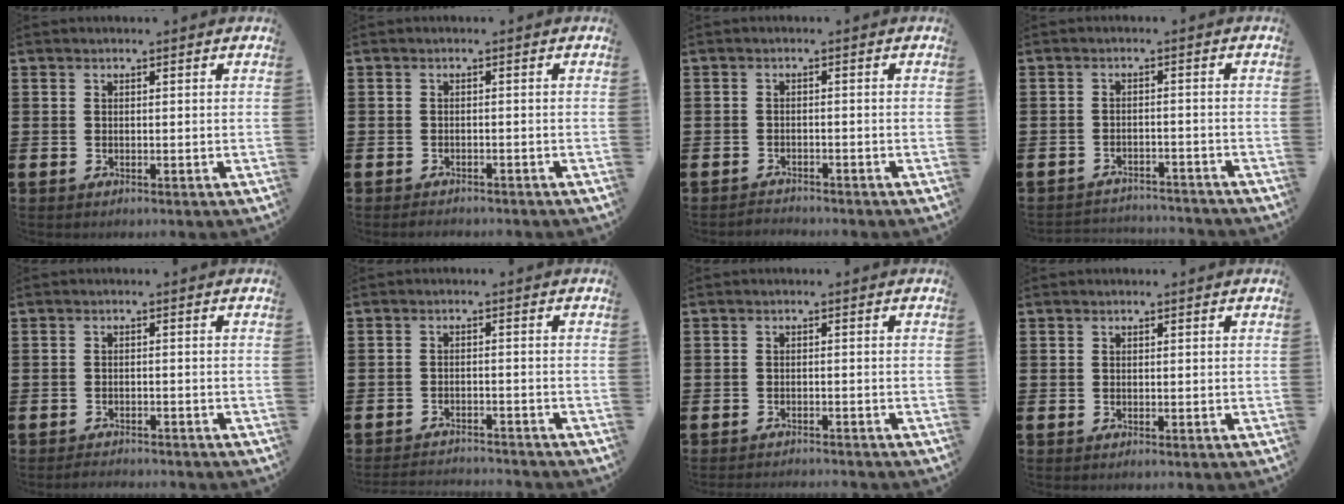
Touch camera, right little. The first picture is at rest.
{"total": 0.8, "force": [-0.7, -0.1, -0.3], "torque": [0.003, -0.003, -0.014]}
{"total": 1.2, "force": [-1.1, -0.2, -0.5], "torque": [0.006, 0.002, -0.023]}
{"total": 2.3, "force": [-2.2, -0.1, -0.5], "torque": [0.003, 0.000, -0.048]}
{"total": 1.3, "force": [-1.2, -0.1, -0.4], "torque": [0.003, 0.001, -0.024]}
{"total": 2.1, "force": [-2.0, -0.3, -0.4], "torque": [0.004, 0.001, -0.044]}
{"total": 1.2, "force": [-1.2, -0.1, -0.1], "torque": [-0.001, 0.002, -0.025]}
{"total": 0.0}